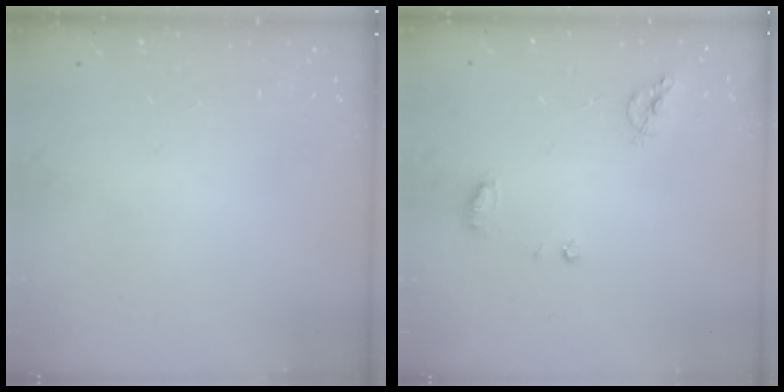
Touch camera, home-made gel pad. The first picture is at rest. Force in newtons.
{"total": 7.5, "press": 7.4, "slide": 0.9}